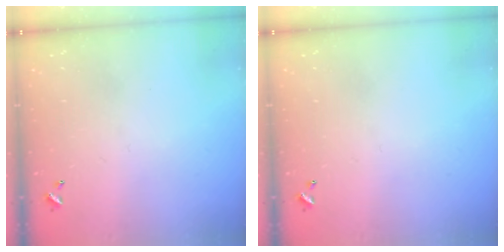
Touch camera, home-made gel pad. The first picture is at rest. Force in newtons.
{"total": 0.0}